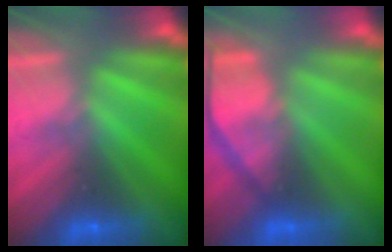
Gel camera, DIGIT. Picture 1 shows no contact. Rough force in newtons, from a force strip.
{"total": 4.6}